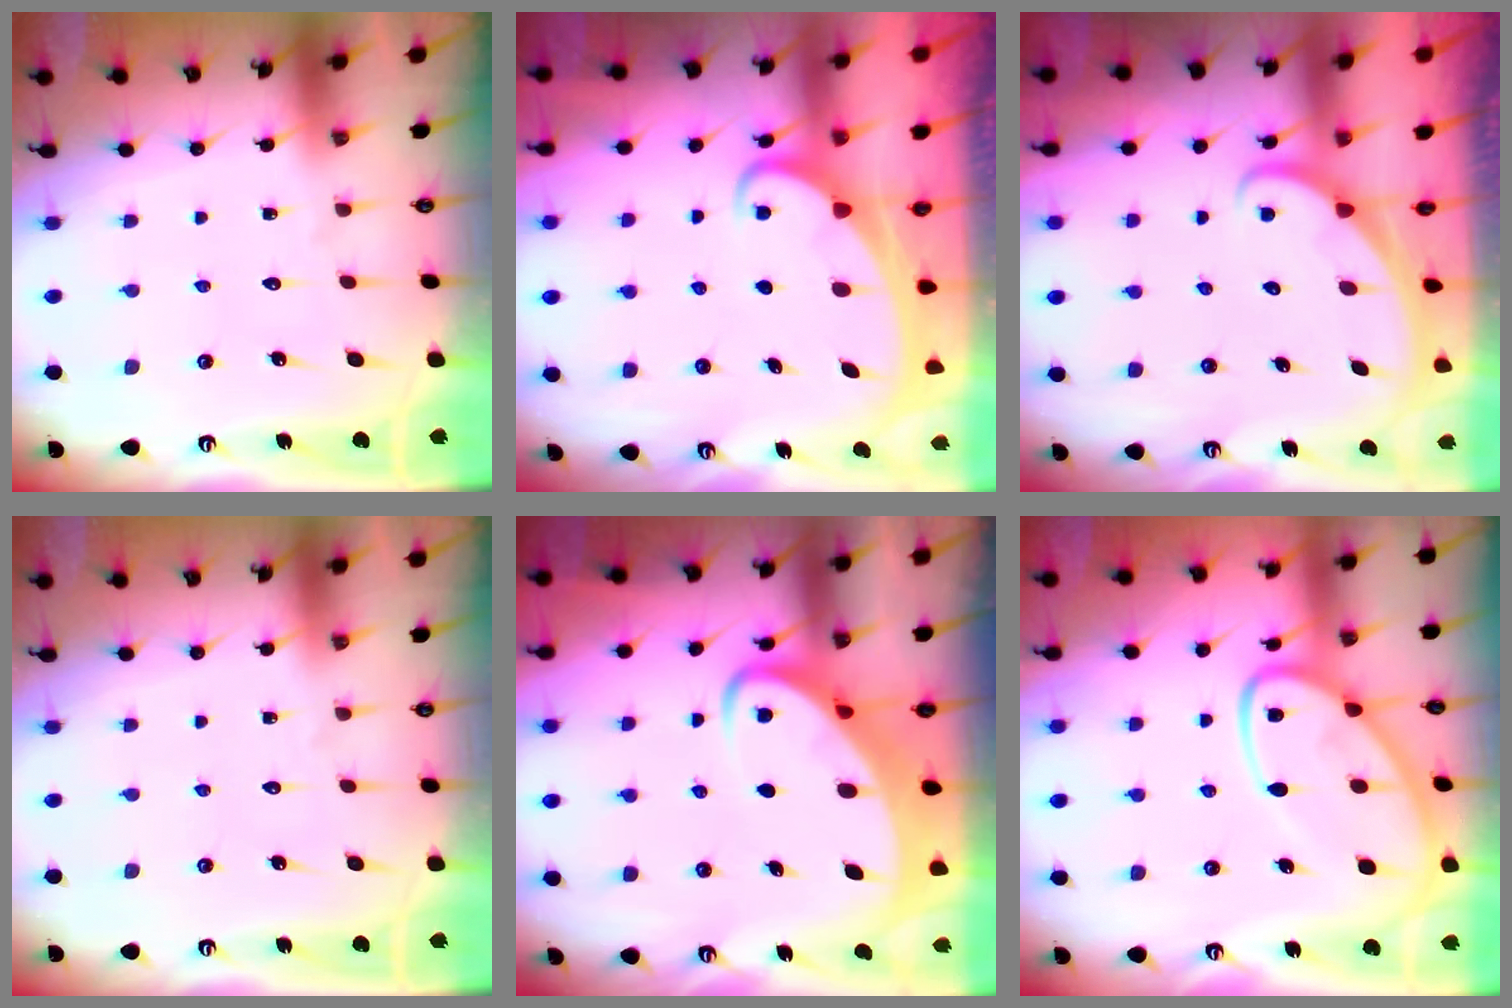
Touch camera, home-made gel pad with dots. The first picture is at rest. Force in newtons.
{"total": 2.3, "press": 2.3, "slide": 0.3}
{"total": 2.0, "press": 2.0, "slide": 0.0}
{"total": 0.0}
{"total": 5.0, "press": 4.9, "slide": 0.5}
{"total": 13.4, "press": 13.4, "slide": 1.2}